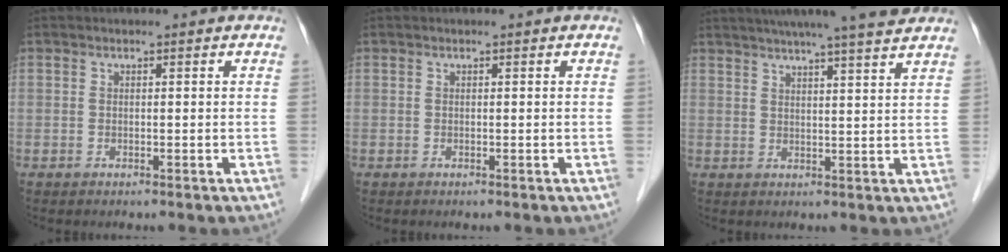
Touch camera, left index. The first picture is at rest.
{"total": 0.0}
{"total": 14.0, "force": [12.2, -0.2, 6.8], "torque": [-0.112, 0.017, 0.157]}